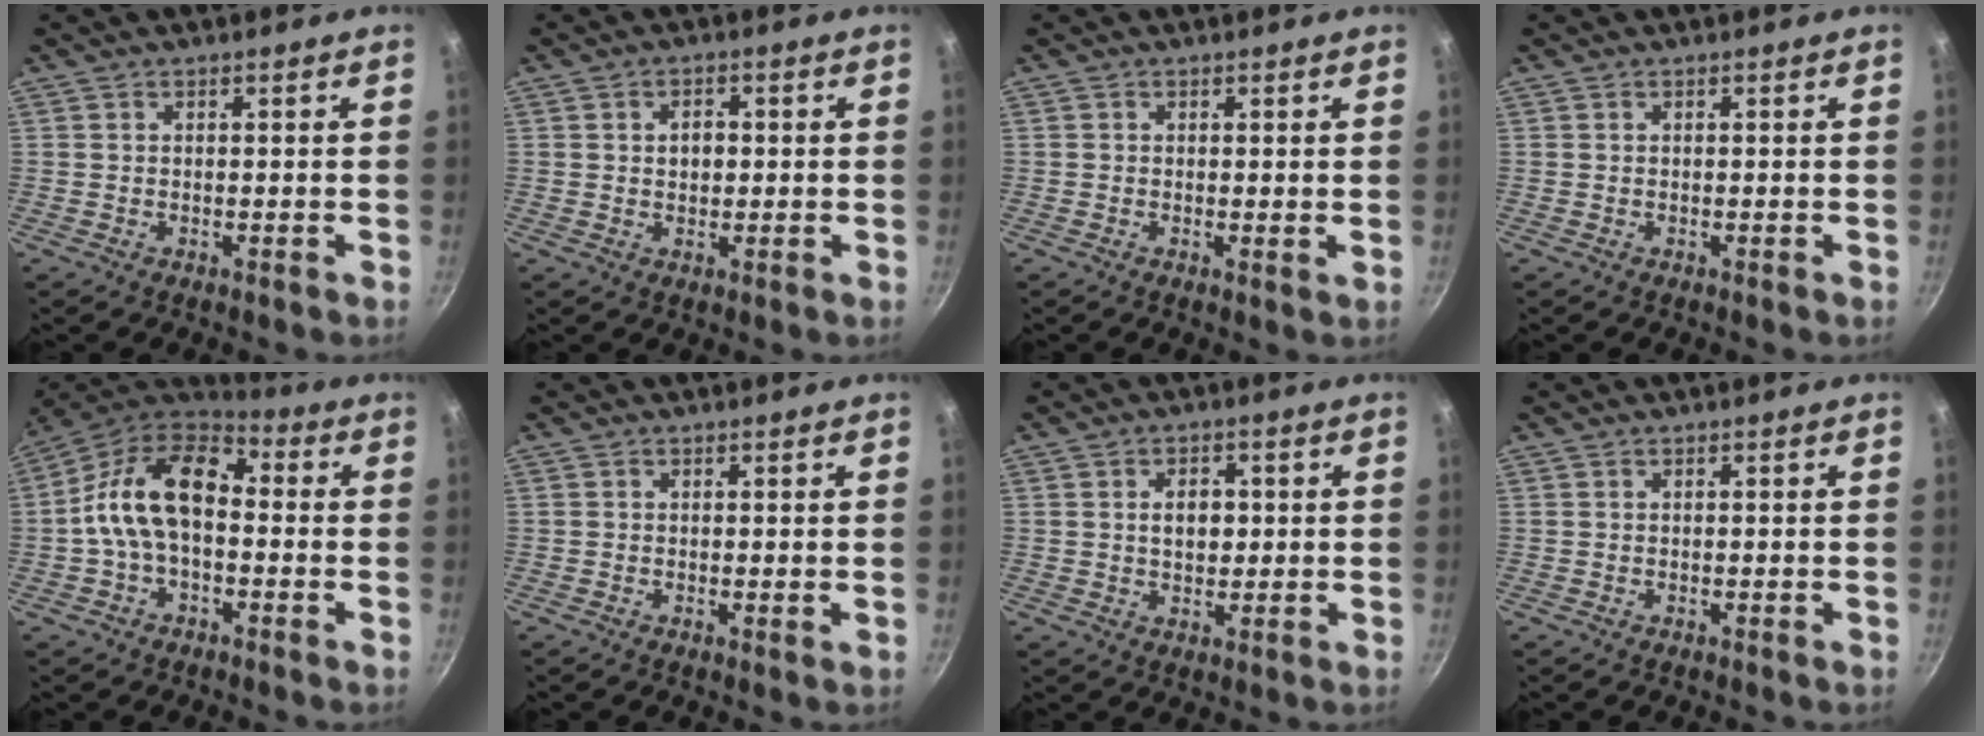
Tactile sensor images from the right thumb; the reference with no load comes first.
{"total": 3.2, "force": [0.3, 2.3, 2.2], "torque": [-0.024, 0.003, 0.005]}
{"total": 0.6, "force": [0.2, 0.2, 0.5], "torque": [-0.007, -0.008, 0.000]}
{"total": 0.0}
{"total": 14.8, "force": [-0.6, 9.1, 11.7], "torque": [-0.190, 0.044, -0.031]}
{"total": 0.0}
{"total": 4.7, "force": [0.6, 3.1, 3.4], "torque": [-0.037, 0.001, 0.008]}
{"total": 0.0}